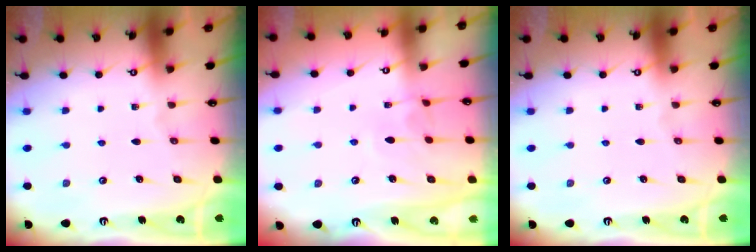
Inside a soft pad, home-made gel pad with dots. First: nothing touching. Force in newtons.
{"total": 2.8, "press": 2.8, "slide": 0.3}
{"total": 0.0}